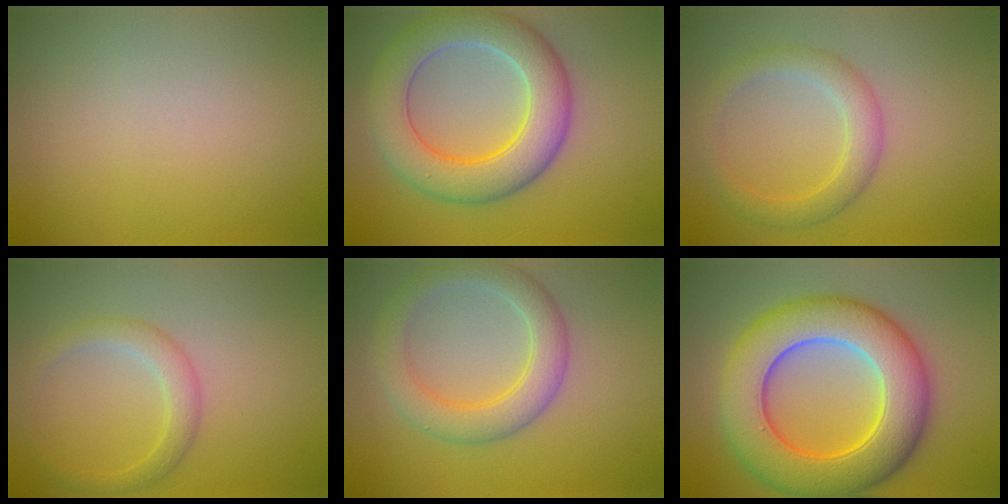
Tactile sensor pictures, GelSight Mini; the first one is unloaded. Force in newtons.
{"total": 7.8, "press": 7.7, "slide": 0.4}
{"total": 3.1, "press": 3.1, "slide": 0.0}
{"total": 2.3, "press": 2.3, "slide": 0.2}
{"total": 4.4, "press": 4.4, "slide": 0.2}
{"total": 11.3, "press": 11.3, "slide": 0.2}